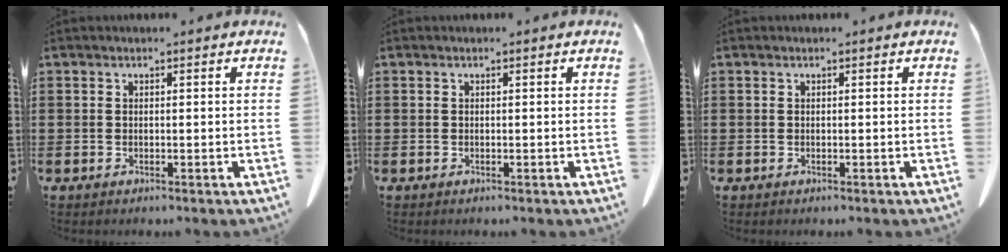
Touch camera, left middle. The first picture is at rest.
{"total": 0.0}
{"total": 0.0}